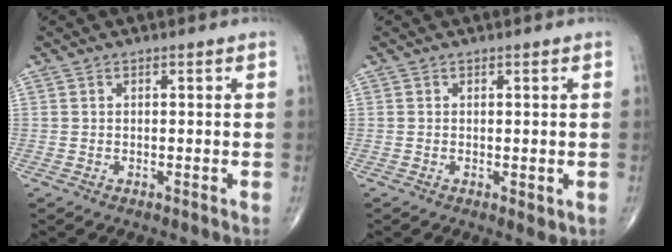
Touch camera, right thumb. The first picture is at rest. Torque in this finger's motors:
{"motor_torque": [-0.27, 0.11, -0.27, -0.13, -0.02]}